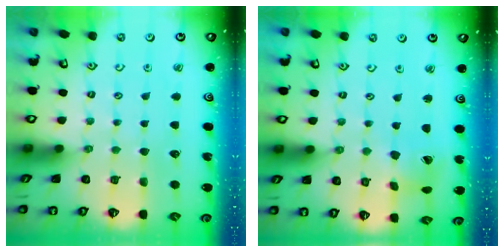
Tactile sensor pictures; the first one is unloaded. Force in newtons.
{"total": 3.5, "press": 3.5, "slide": 0.4}